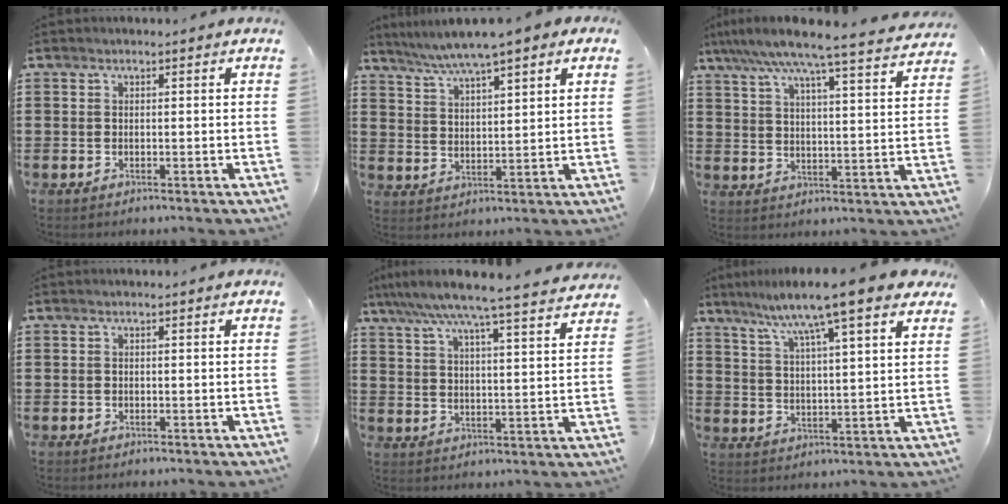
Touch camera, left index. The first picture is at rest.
{"total": 5.6, "force": [4.7, 0.4, 3.0], "torque": [-0.072, -0.013, 0.082]}
{"total": 7.8, "force": [6.9, -0.4, 3.6], "torque": [-0.096, -0.046, 0.115]}
{"total": 0.0}
{"total": 7.1, "force": [6.3, -0.7, 3.2], "torque": [-0.088, -0.043, 0.103]}
{"total": 8.8, "force": [7.1, 0.3, 5.1], "torque": [-0.120, -0.035, 0.113]}